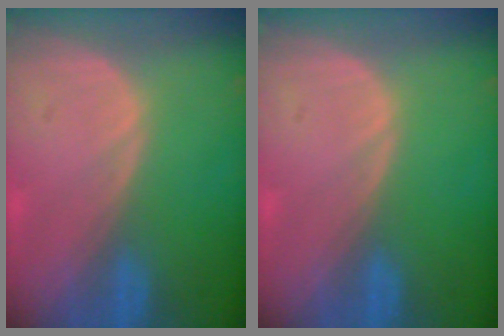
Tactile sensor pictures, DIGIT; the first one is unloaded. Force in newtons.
{"total": 0.0}